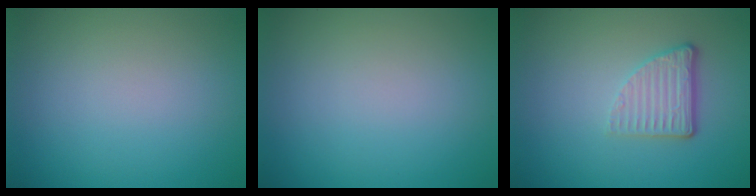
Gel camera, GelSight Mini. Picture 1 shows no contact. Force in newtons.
{"total": 0.0}
{"total": 3.0, "press": 2.1, "slide": 2.1}